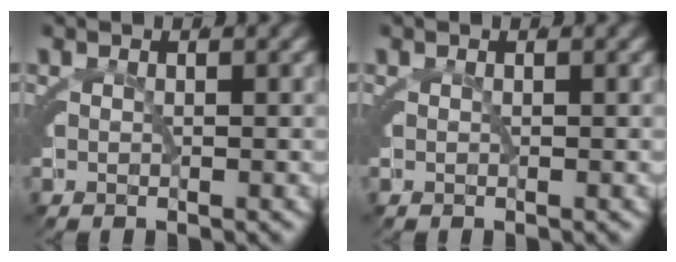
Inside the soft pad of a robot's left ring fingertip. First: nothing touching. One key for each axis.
{"total": 0.0}